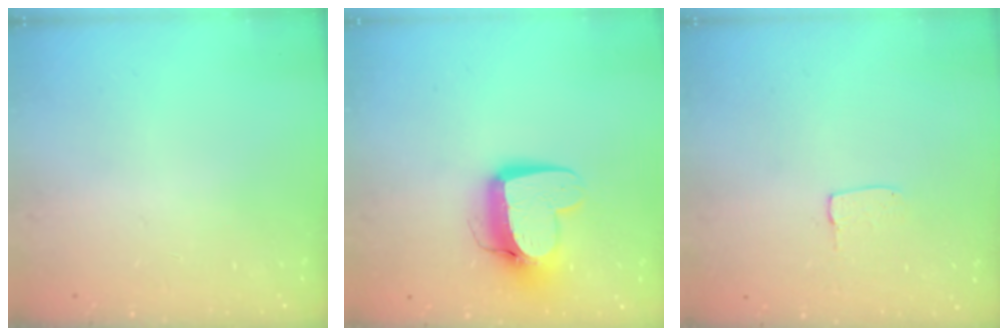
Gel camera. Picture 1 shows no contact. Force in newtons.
{"total": 12.4, "press": 12.3, "slide": 1.2}
{"total": 3.3, "press": 3.3, "slide": 0.1}